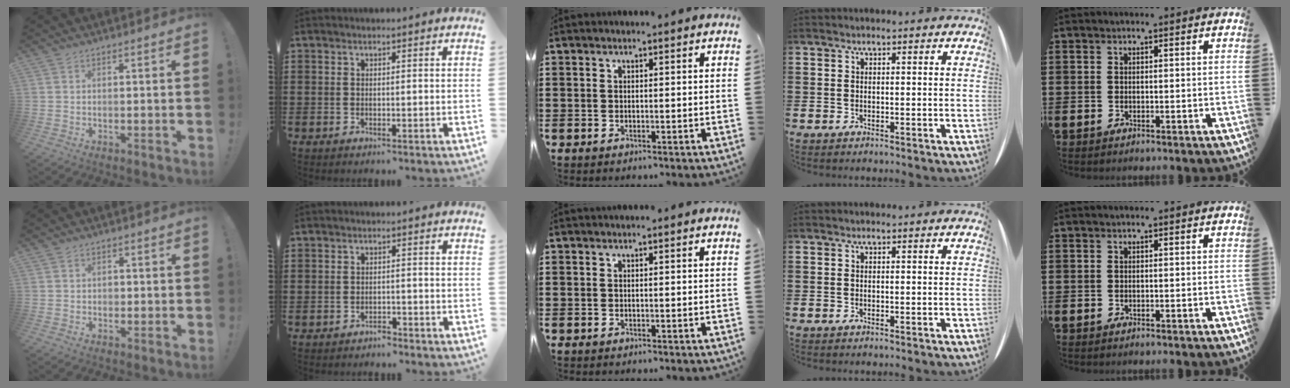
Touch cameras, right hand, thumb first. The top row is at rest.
{"thumb": {"total": 1.1, "force": [-0.4, 0.9, 0.4], "torque": [-0.002, 0.002, -0.009]}, "index": {"total": 1.7, "force": [-1.7, 0.2, -0.2], "torque": [-0.002, 0.006, -0.040]}}